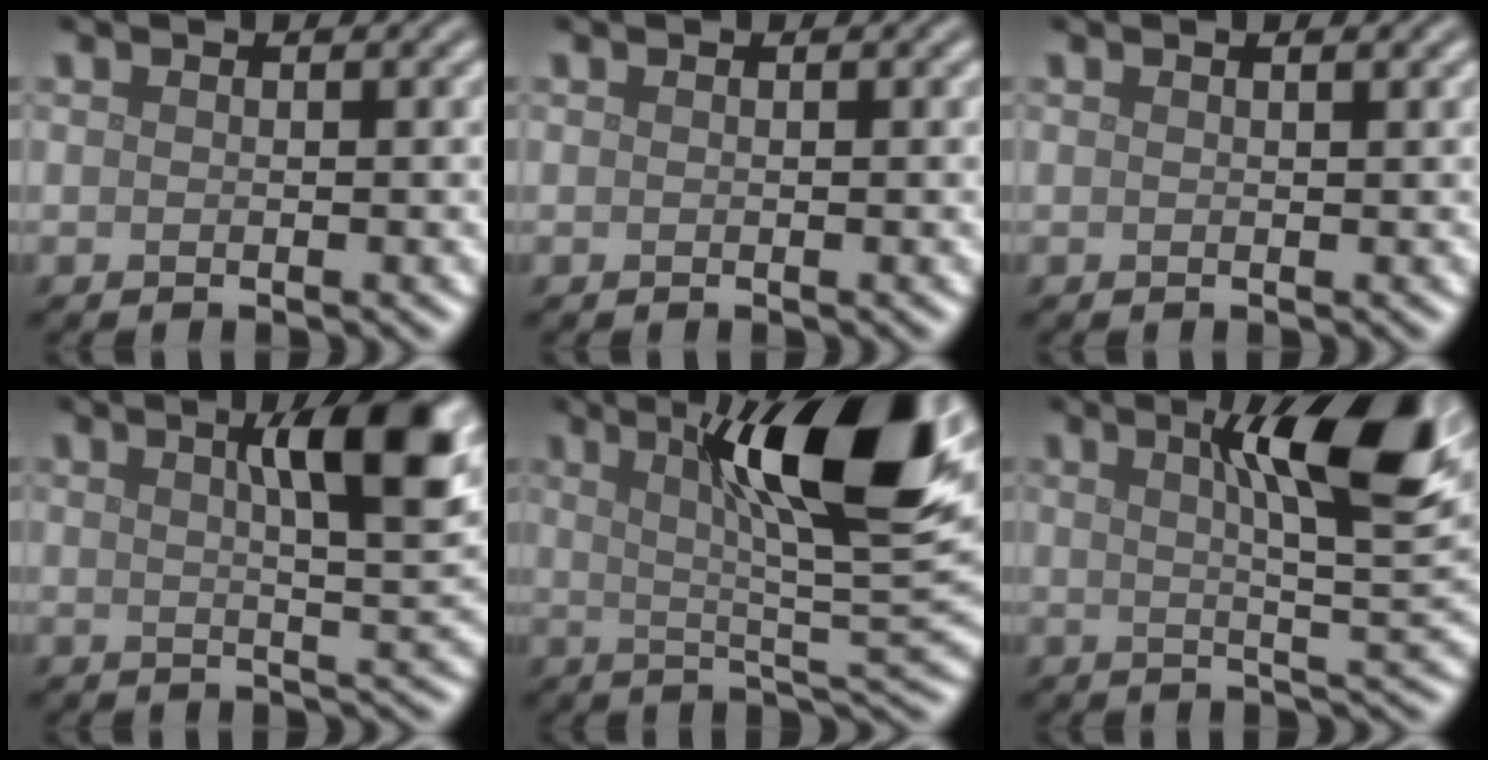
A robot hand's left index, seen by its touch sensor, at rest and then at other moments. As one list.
[{"total": 0.0}, {"total": 0.8, "force": [0.5, 0.2, 0.5], "torque": [-0.005, 0.002, 0.004]}, {"total": 7.7, "force": [2.7, 1.6, 7.0], "torque": [-0.084, 0.008, 0.038]}, {"total": 13.2, "force": [5.1, 2.6, 11.9], "torque": [-0.168, 0.013, 0.079]}, {"total": 10.6, "force": [3.8, 2.2, 9.6], "torque": [-0.123, 0.013, 0.053]}]